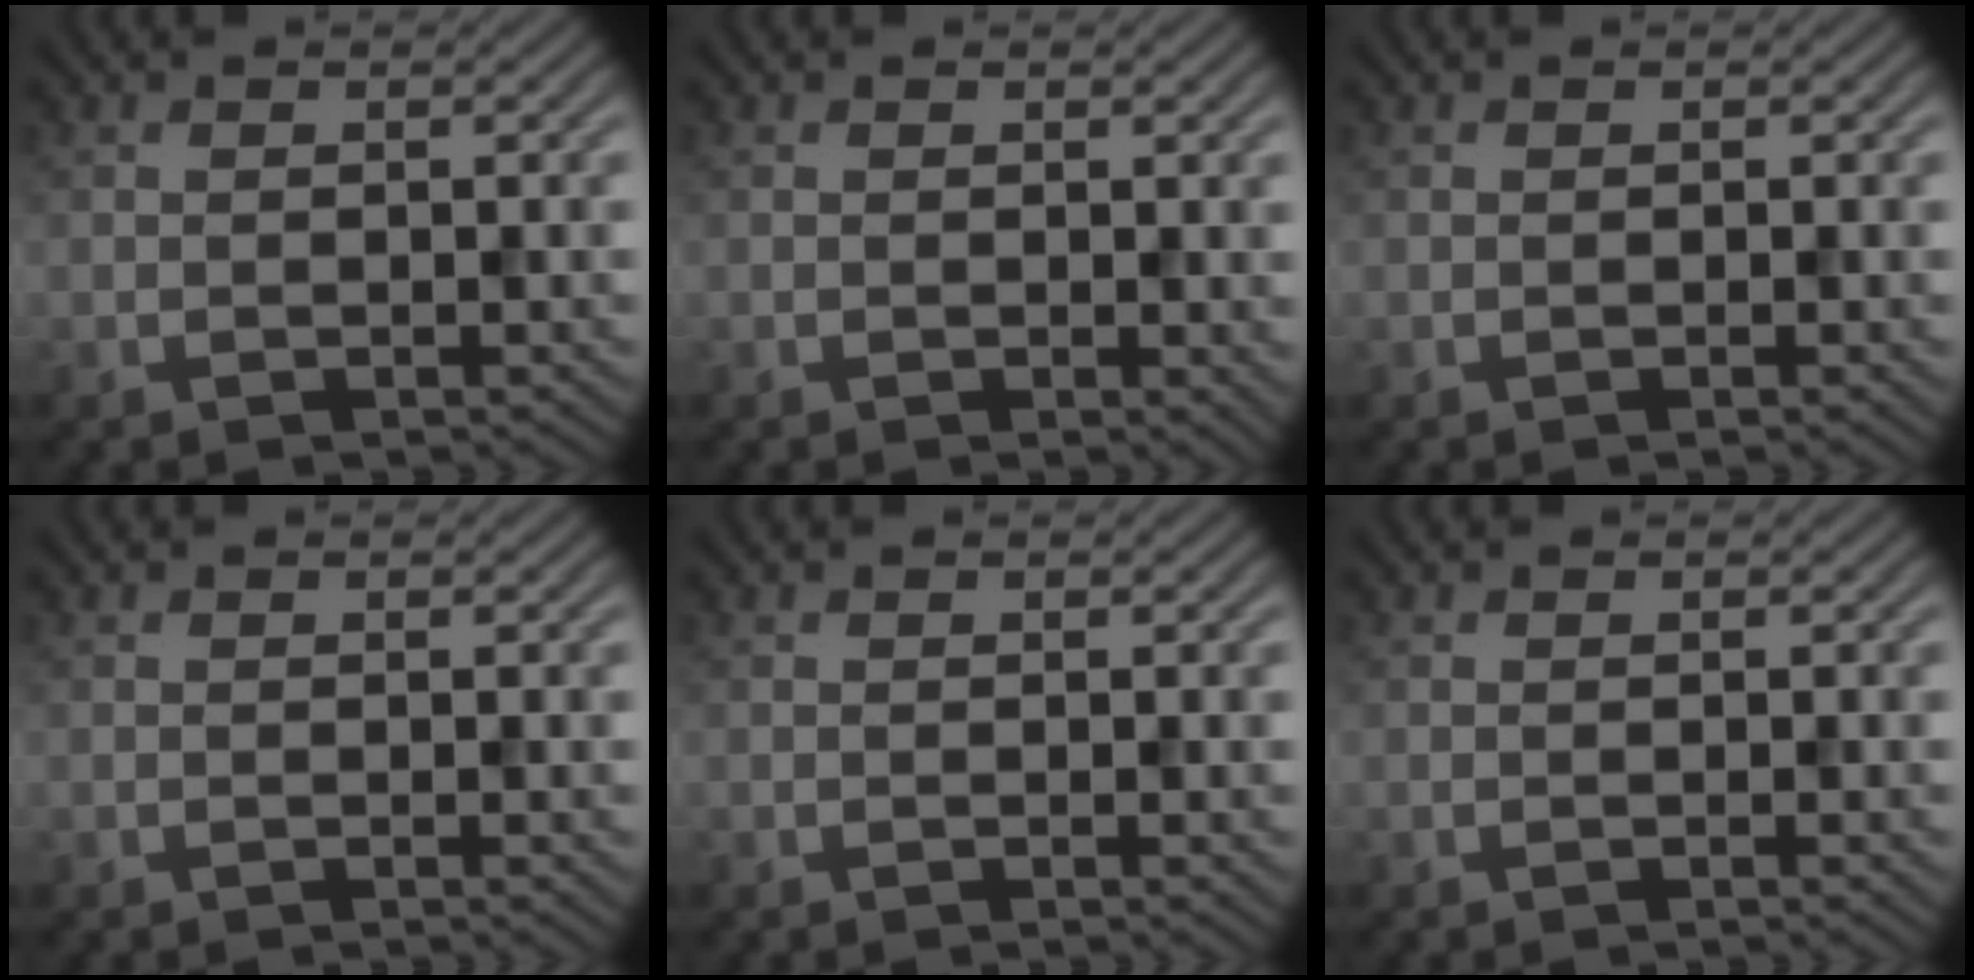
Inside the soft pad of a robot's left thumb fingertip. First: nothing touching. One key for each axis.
{"total": 0.7, "fx": 0.2, "fy": 0.5, "fz": 0.4, "tx": -0.002, "ty": -0.003, "tz": 0.004}
{"total": 0.0}
{"total": 0.0}
{"total": 0.0}
{"total": 0.0}